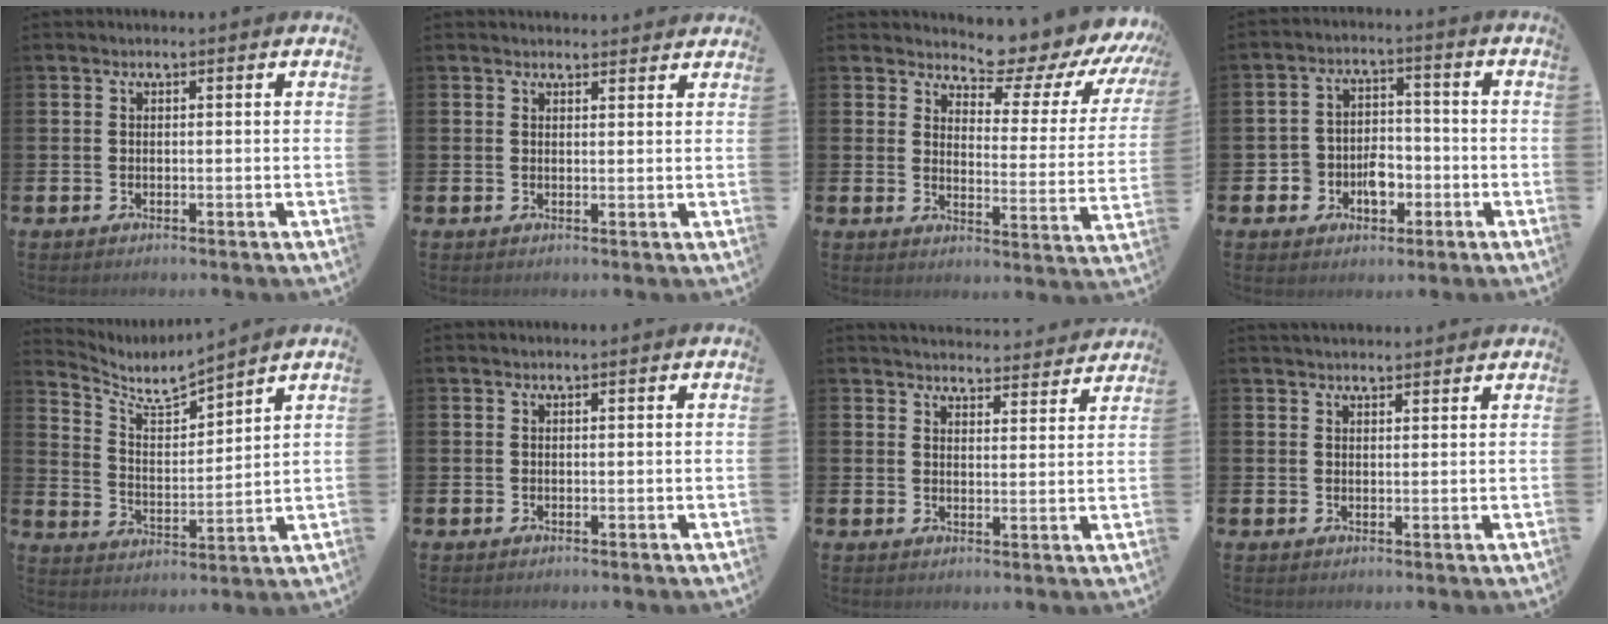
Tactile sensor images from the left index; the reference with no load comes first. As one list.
[{"total": 2.0, "force": [2.0, 0.4, -0.1], "torque": [0.008, -0.011, 0.035]}, {"total": 6.9, "force": [6.4, 1.8, 1.8], "torque": [-0.044, -0.059, 0.102]}, {"total": 4.6, "force": [-1.9, 3.8, 1.8], "torque": [-0.042, 0.008, -0.041]}, {"total": 5.3, "force": [5.1, 0.4, 1.3], "torque": [-0.056, -0.040, 0.084]}, {"total": 0.0}, {"total": 4.4, "force": [4.4, 0.6, 0.0], "torque": [-0.003, -0.033, 0.077]}, {"total": 2.4, "force": [2.4, 0.3, 0.1], "torque": [0.004, -0.012, 0.041]}]